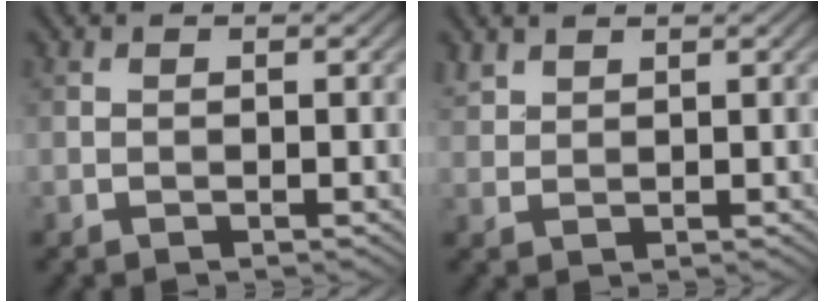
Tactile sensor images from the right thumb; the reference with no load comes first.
{"total": 2.1, "force": [1.7, 1.0, 0.6], "torque": [-0.019, 0.004, 0.043]}